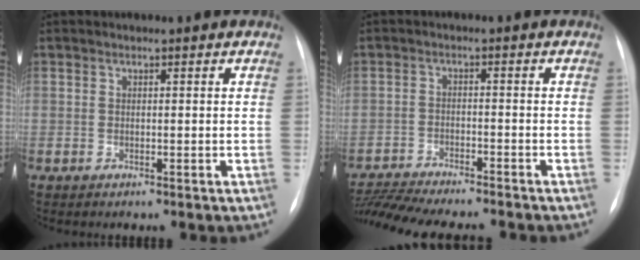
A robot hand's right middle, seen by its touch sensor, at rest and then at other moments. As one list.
[{"total": 14.3, "force": [-13.1, 1.1, 5.7], "torque": [-0.102, -0.009, -0.197]}]